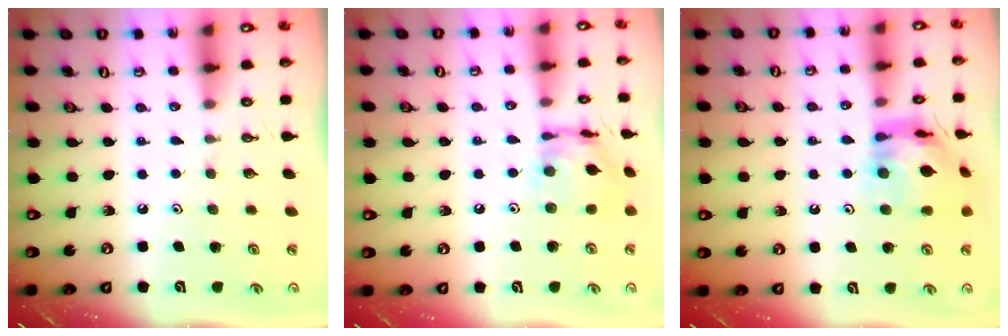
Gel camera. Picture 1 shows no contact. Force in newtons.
{"total": 11.4, "press": 11.4, "slide": 1.0}
{"total": 13.0, "press": 12.9, "slide": 1.6}